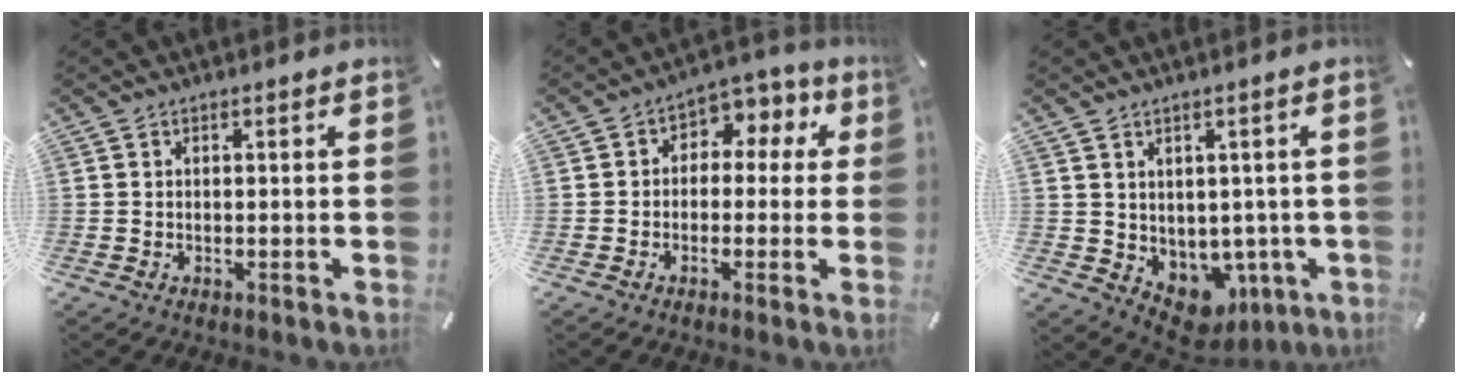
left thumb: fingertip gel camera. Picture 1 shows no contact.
{"total": 6.1, "force": [-0.3, 5.0, 3.5], "torque": [-0.044, 0.012, -0.012]}
{"total": 6.0, "force": [-0.2, 5.6, 2.1], "torque": [-0.022, -0.016, 0.010]}